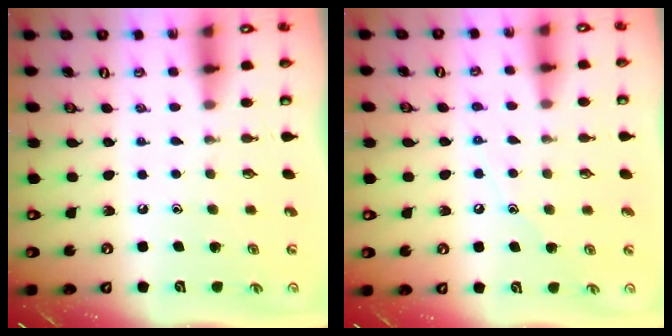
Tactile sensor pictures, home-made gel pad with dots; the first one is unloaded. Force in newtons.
{"total": 6.0, "press": 6.0, "slide": 0.7}